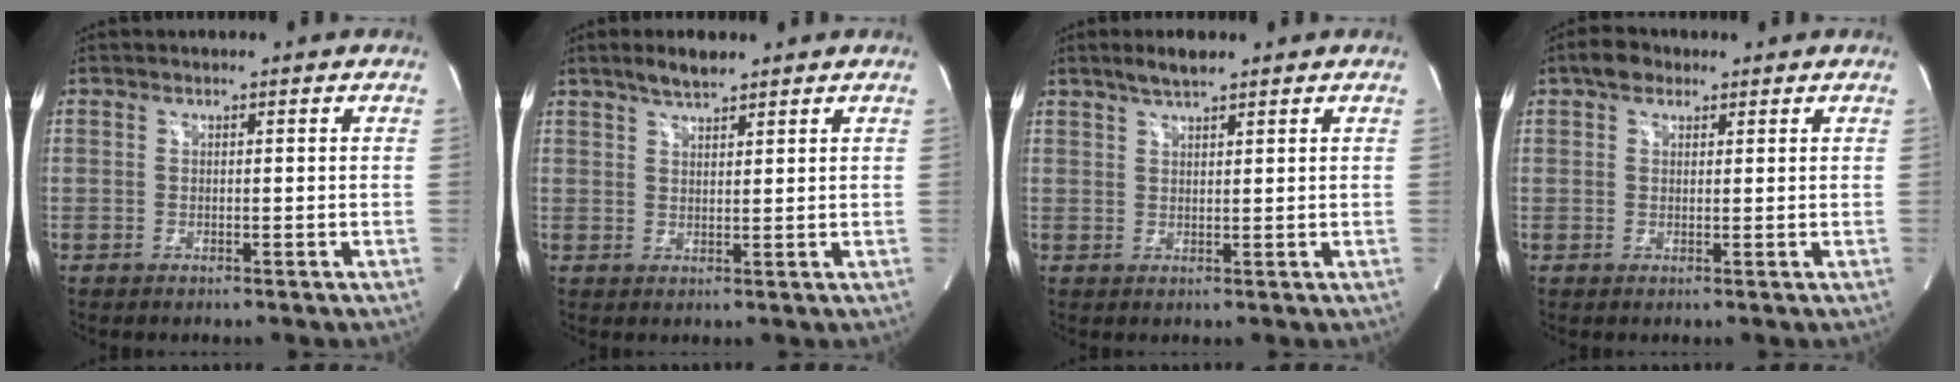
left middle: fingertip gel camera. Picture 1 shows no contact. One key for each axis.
{"total": 3.9, "fx": 3.2, "fy": 0.8, "fz": 2.1, "tx": -0.048, "ty": 0.006, "tz": 0.060}
{"total": 3.5, "fx": 2.7, "fy": 0.5, "fz": 2.0, "tx": -0.047, "ty": 0.007, "tz": 0.053}
{"total": 2.9, "fx": 1.9, "fy": 1.9, "fz": 1.3, "tx": -0.028, "ty": 0.014, "tz": 0.031}